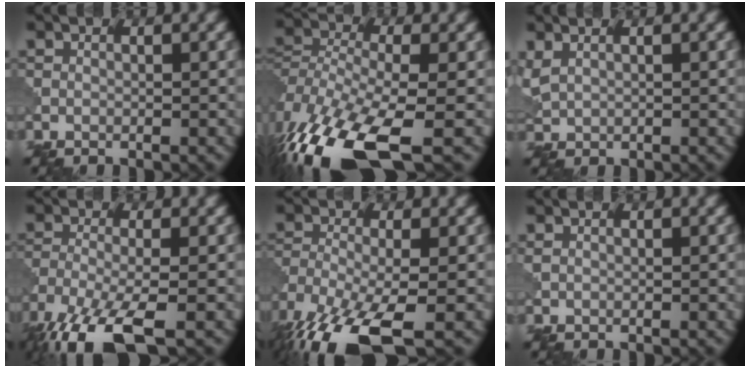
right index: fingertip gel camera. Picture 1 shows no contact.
{"total": 13.6, "force": [-7.8, 5.6, 9.6], "torque": [-0.225, -0.030, -0.137]}
{"total": 2.1, "force": [1.1, 1.4, 1.1], "torque": [-0.033, 0.007, 0.032]}
{"total": 8.9, "force": [-6.0, 2.4, 6.1], "torque": [-0.138, -0.015, -0.115]}
{"total": 11.2, "force": [-7.1, 3.6, 7.8], "torque": [-0.174, -0.014, -0.133]}
{"total": 0.8, "force": [0.5, 0.5, 0.3], "torque": [-0.006, 0.004, 0.010]}